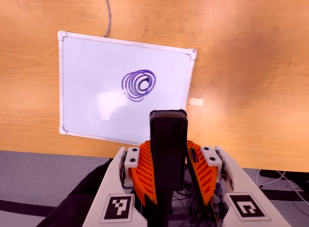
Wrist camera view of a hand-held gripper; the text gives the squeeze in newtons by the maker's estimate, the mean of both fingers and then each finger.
{"total": 4.6, "left": 3.3, "right": 5.8}